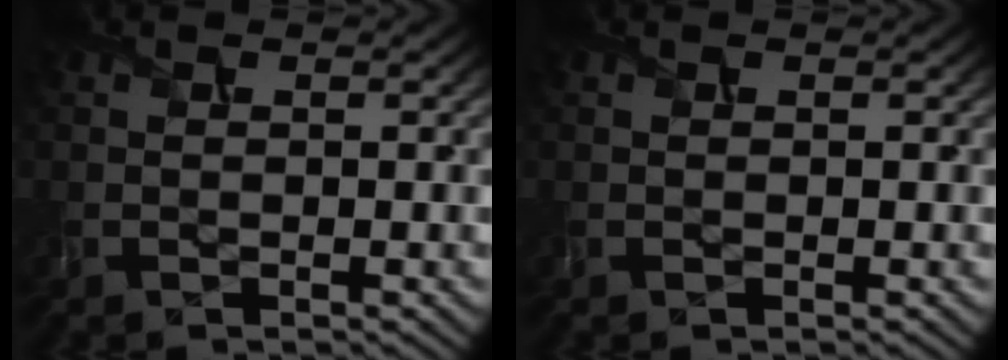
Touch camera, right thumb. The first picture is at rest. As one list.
[{"total": 0.0}]